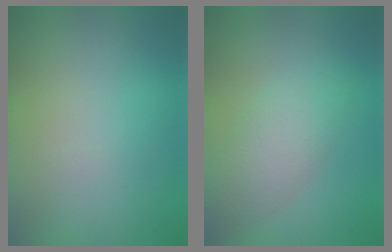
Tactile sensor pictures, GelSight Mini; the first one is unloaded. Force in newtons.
{"total": 3.6, "press": 3.6, "slide": 0.2}